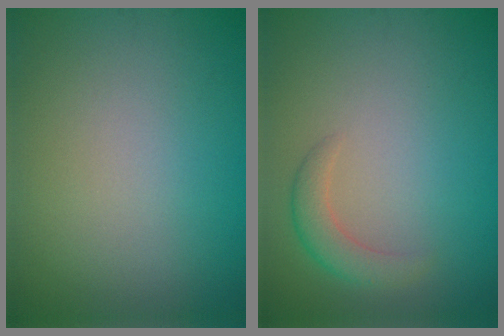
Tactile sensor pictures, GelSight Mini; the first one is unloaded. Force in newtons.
{"total": 2.1, "press": 2.1, "slide": 0.2}